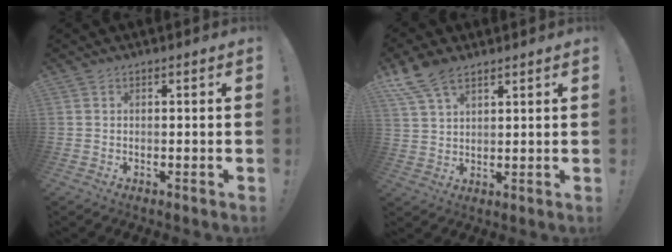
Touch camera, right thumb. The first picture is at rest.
{"total": 9.0, "force": [6.2, 4.3, 4.8], "torque": [-0.087, -0.026, 0.123]}